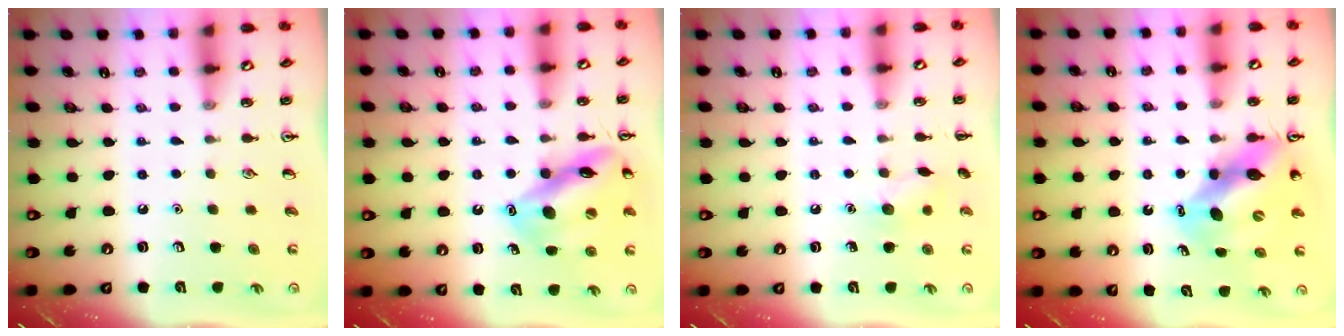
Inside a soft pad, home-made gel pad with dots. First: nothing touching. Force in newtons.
{"total": 14.8, "press": 14.7, "slide": 1.8}
{"total": 6.9, "press": 6.8, "slide": 1.5}
{"total": 9.9, "press": 9.5, "slide": 2.8}